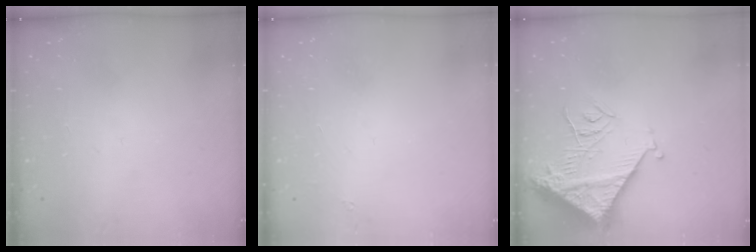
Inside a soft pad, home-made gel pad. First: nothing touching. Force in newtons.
{"total": 1.6, "press": 1.5, "slide": 0.2}
{"total": 14.6, "press": 14.5, "slide": 1.4}